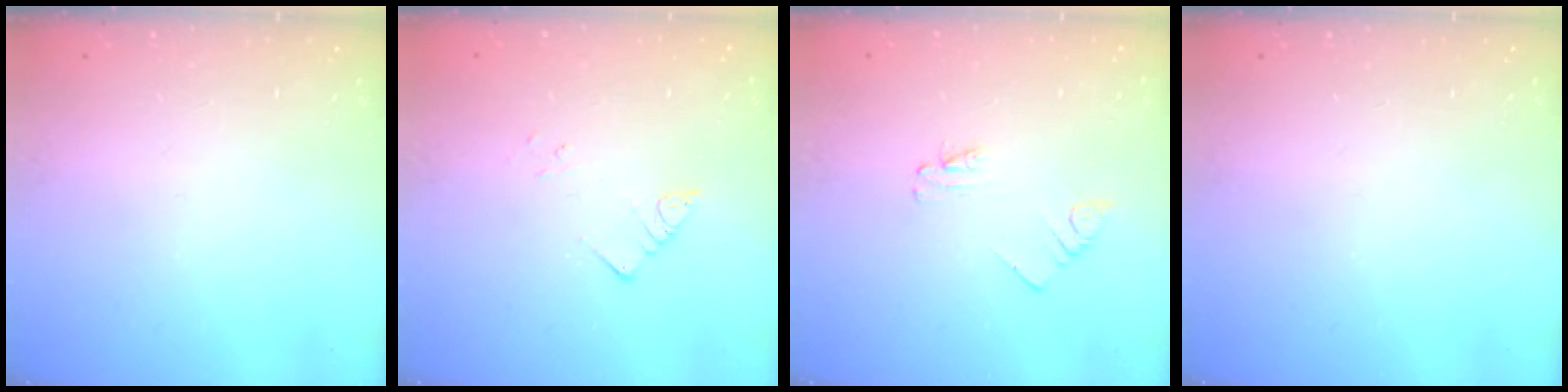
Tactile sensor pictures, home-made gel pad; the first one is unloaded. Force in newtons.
{"total": 2.9, "press": 2.9, "slide": 0.4}
{"total": 1.6, "press": 1.6, "slide": 0.2}
{"total": 0.0}